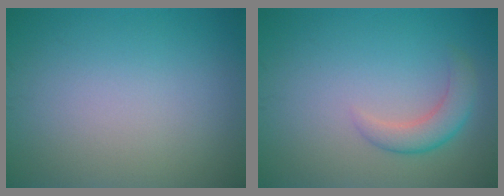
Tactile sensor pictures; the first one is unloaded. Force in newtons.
{"total": 2.7, "press": 2.7, "slide": 0.2}